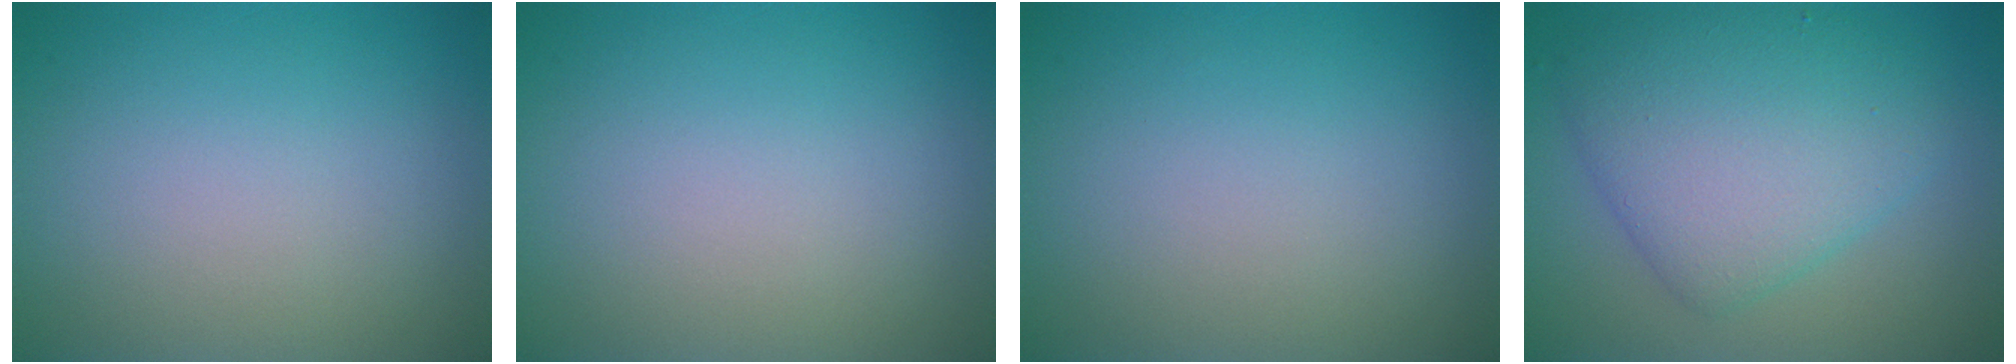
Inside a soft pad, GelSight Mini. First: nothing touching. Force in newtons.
{"total": 0.0}
{"total": 0.0}
{"total": 7.1, "press": 7.1, "slide": 0.0}